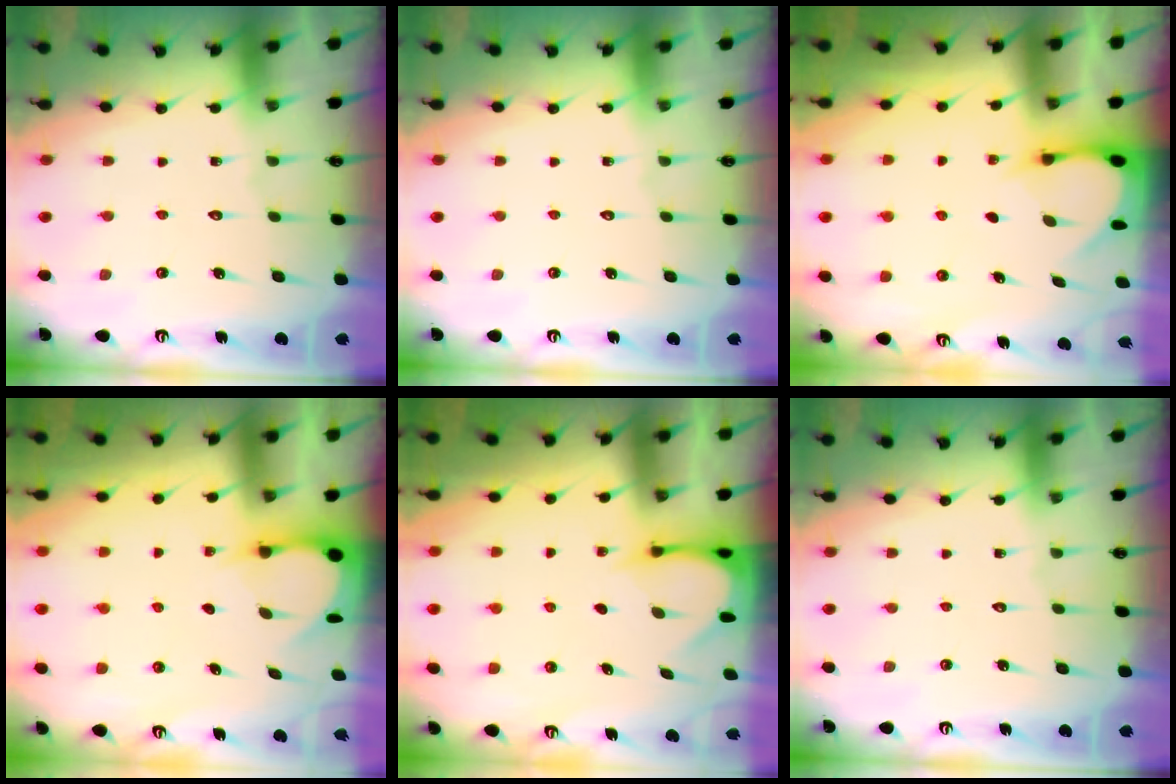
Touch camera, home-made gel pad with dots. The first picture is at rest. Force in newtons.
{"total": 0.0}
{"total": 3.6, "press": 3.6, "slide": 0.3}
{"total": 3.5, "press": 3.5, "slide": 0.3}
{"total": 3.8, "press": 3.8, "slide": 0.3}
{"total": 0.0}